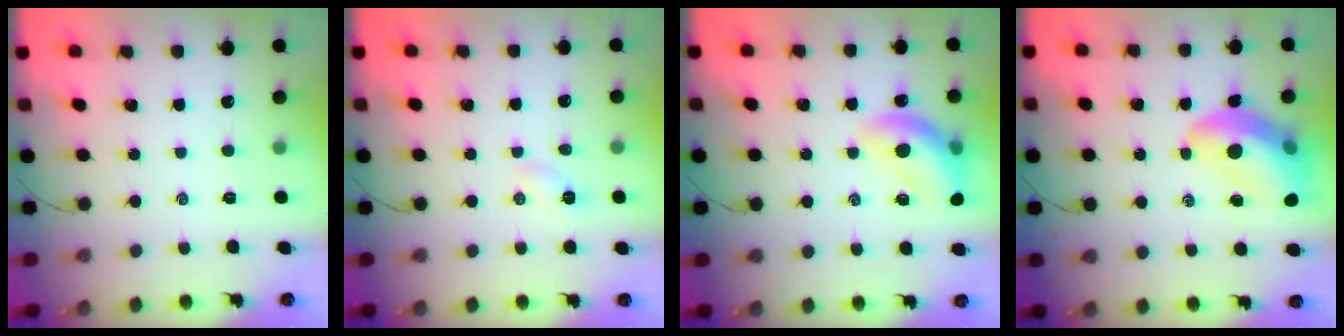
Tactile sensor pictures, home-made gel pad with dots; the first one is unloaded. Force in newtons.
{"total": 3.2, "press": 3.0, "slide": 0.9}
{"total": 15.7, "press": 15.4, "slide": 3.3}
{"total": 13.8, "press": 13.3, "slide": 3.7}